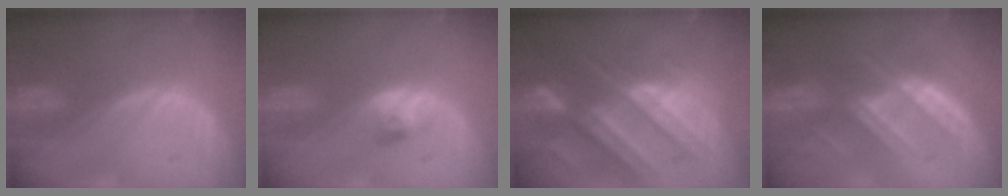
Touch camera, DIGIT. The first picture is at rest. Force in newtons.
{"total": 2.7, "press": 2.4, "slide": 1.1}
{"total": 11.1, "press": 9.8, "slide": 5.2}
{"total": 7.0, "press": 6.9, "slide": 1.4}